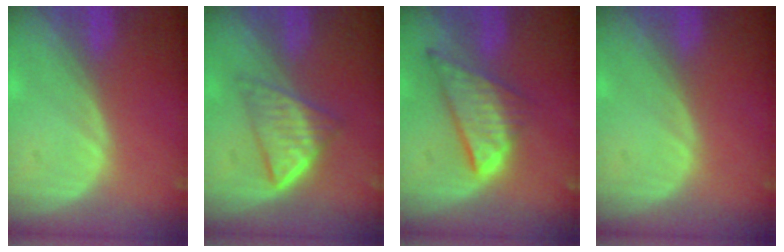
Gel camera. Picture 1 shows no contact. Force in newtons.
{"total": 6.3, "press": 5.5, "slide": 3.1}
{"total": 8.7, "press": 7.4, "slide": 4.6}
{"total": 0.0}